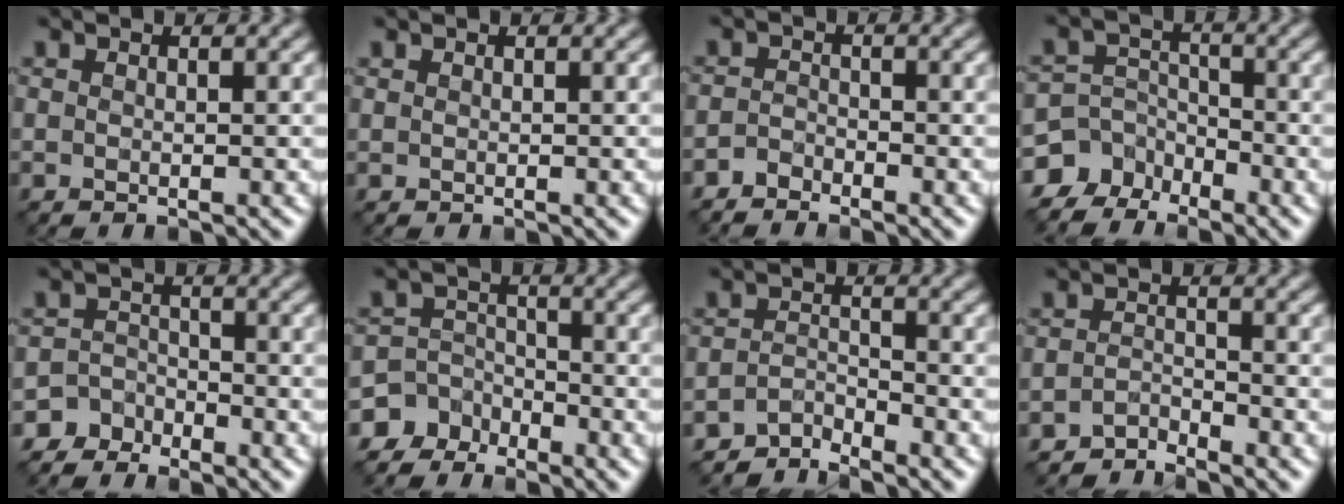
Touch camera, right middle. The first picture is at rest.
{"total": 0.0}
{"total": 1.6, "force": [-1.5, 0.4, 0.1], "torque": [-0.002, 0.003, -0.035]}
{"total": 5.7, "force": [-4.3, 3.8, 0.4], "torque": [0.015, -0.002, -0.092]}
{"total": 3.1, "force": [-2.6, 1.6, -0.4], "torque": [0.031, 0.007, -0.054]}
{"total": 5.2, "force": [-3.9, 3.5, -0.1], "torque": [0.027, -0.004, -0.085]}
{"total": 2.4, "force": [-2.4, 0.2, 0.0], "torque": [-0.001, 0.008, -0.052]}
{"total": 2.0, "force": [-2.0, 0.1, -0.1], "torque": [0.001, 0.007, -0.042]}